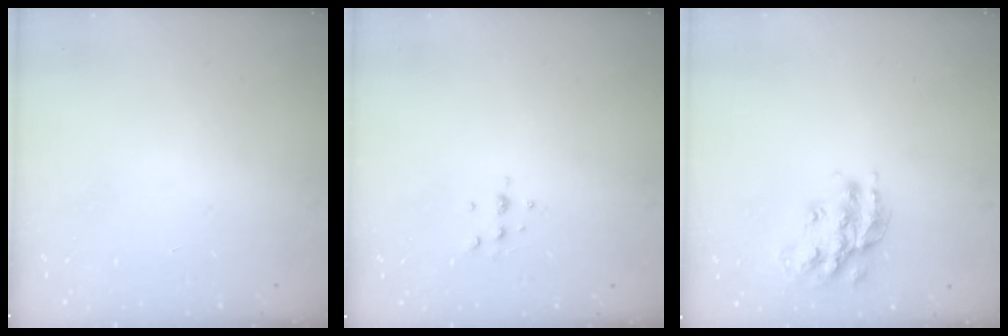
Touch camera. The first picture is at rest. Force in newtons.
{"total": 5.2, "press": 5.1, "slide": 0.9}
{"total": 16.3, "press": 16.3, "slide": 0.8}